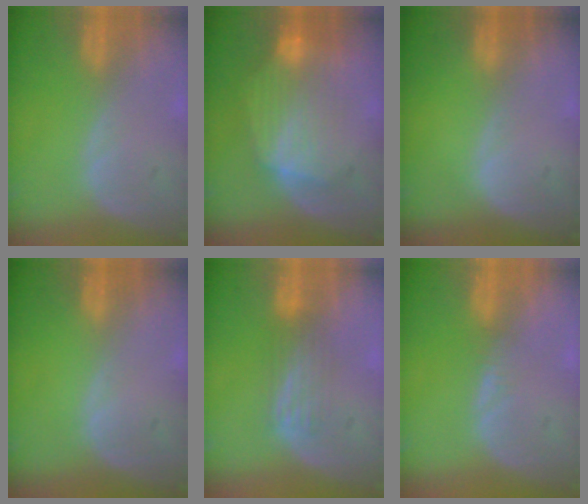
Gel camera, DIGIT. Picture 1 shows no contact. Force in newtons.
{"total": 8.8, "press": 8.1, "slide": 3.6}
{"total": 0.0}
{"total": 0.0}
{"total": 3.3, "press": 3.3, "slide": 0.0}
{"total": 0.8, "press": 0.8, "slide": 0.1}